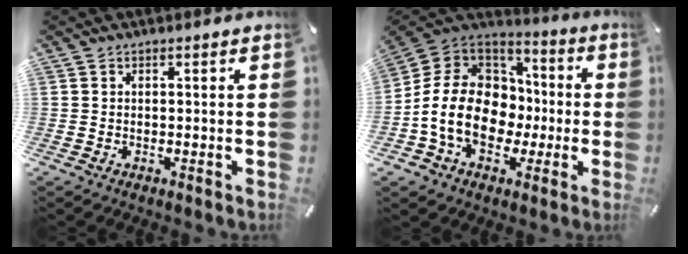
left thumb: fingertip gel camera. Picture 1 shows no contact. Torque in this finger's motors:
{"motor_torque": [2.28, 2.72, 1.60, 1.14, 0.73]}